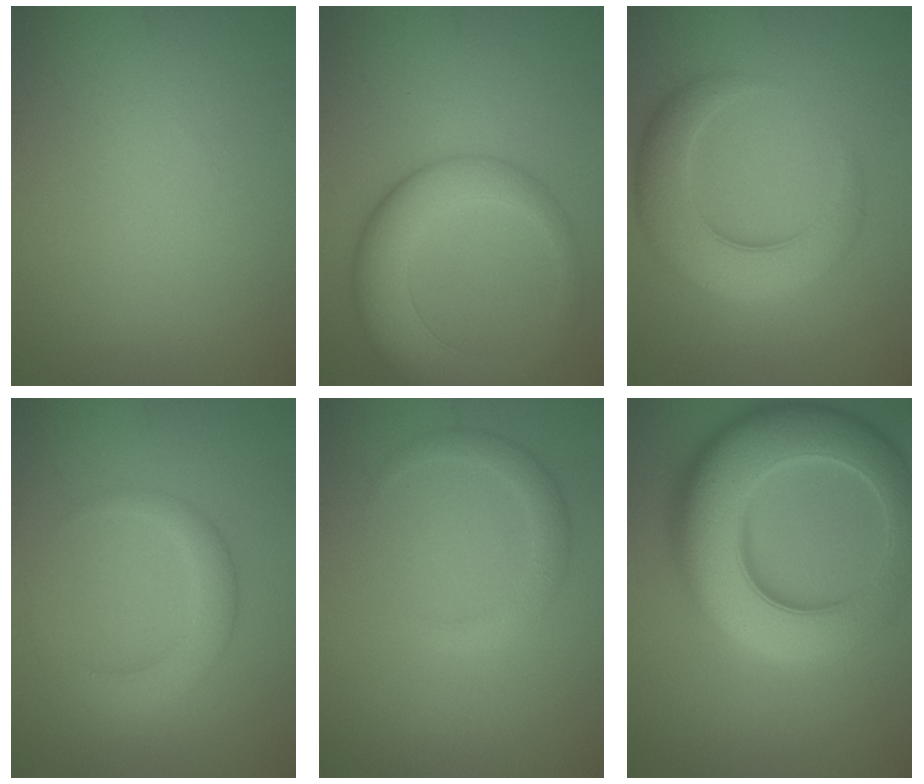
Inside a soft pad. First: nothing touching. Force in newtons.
{"total": 6.9, "press": 6.9, "slide": 0.4}
{"total": 6.6, "press": 6.6, "slide": 0.2}
{"total": 3.2, "press": 3.2, "slide": 0.3}
{"total": 2.1, "press": 2.1, "slide": 0.1}
{"total": 12.3, "press": 12.3, "slide": 0.2}